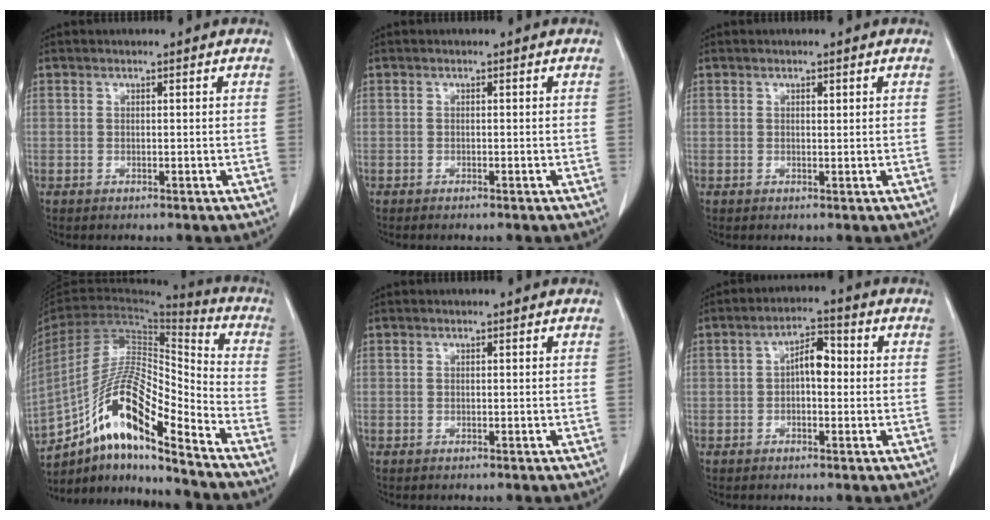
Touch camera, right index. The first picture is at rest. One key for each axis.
{"total": 0.7, "fx": -0.6, "fy": 0.0, "fz": 0.3, "tx": -0.009, "ty": -0.001, "tz": -0.008}
{"total": 0.6, "fx": 0.3, "fy": 0.3, "fz": 0.4, "tx": -0.008, "ty": -0.002, "tz": 0.005}
{"total": 16.5, "fx": -11.0, "fy": 2.2, "fz": 12.0, "tx": -0.224, "ty": 0.014, "tz": -0.195}
{"total": 0.0}
{"total": 4.7, "fx": 0.1, "fy": 2.2, "fz": 4.1, "tx": -0.070, "ty": 0.021, "tz": -0.002}